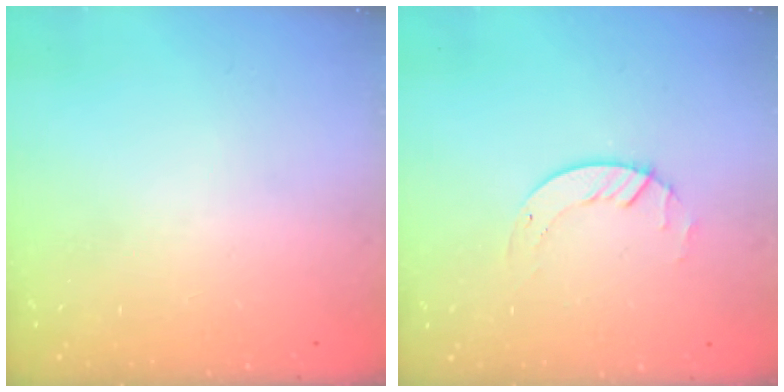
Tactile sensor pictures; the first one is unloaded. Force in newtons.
{"total": 2.6, "press": 2.6, "slide": 0.3}